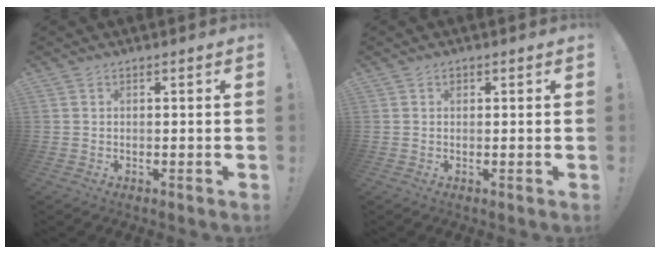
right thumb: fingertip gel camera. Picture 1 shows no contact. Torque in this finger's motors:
{"motor_torque": [0.01, 0.21, -0.24, -0.14, 0.00]}